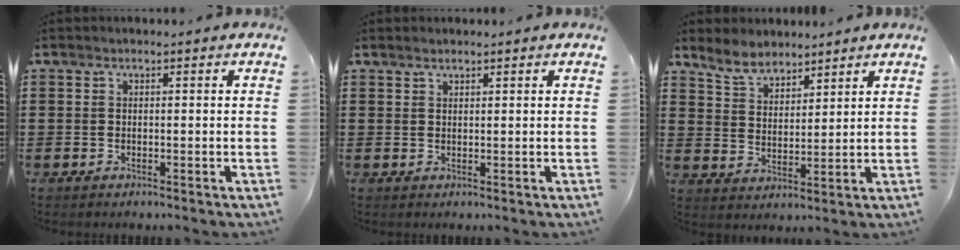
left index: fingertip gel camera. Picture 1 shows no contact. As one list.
[{"total": 1.0, "force": [0.9, 0.2, 0.2], "torque": [-0.005, 0.002, 0.017]}, {"total": 5.3, "force": [4.7, 2.0, 1.4], "torque": [-0.046, -0.006, 0.090]}]